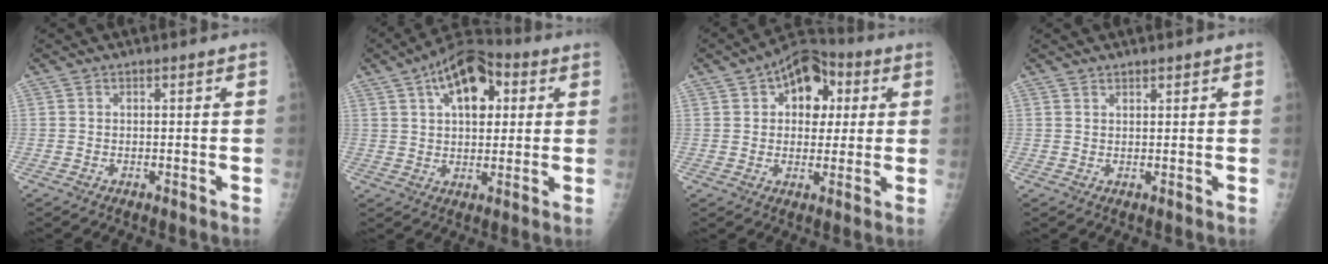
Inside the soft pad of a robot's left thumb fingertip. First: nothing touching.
{"total": 13.4, "force": [4.7, 7.5, 10.0], "torque": [-0.124, 0.009, 0.069]}
{"total": 11.6, "force": [3.4, 7.9, 7.8], "torque": [-0.066, 0.011, 0.042]}
{"total": 0.8, "force": [0.7, 0.3, 0.1], "torque": [0.005, -0.006, 0.012]}